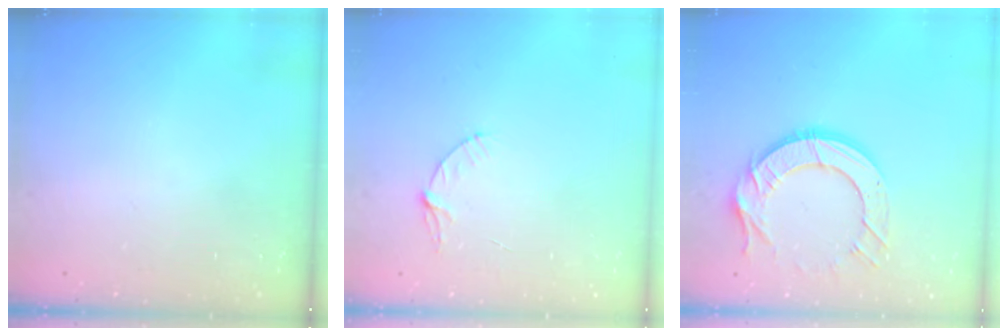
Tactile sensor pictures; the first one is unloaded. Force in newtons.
{"total": 4.0, "press": 4.0, "slide": 0.4}
{"total": 12.8, "press": 12.7, "slide": 1.1}